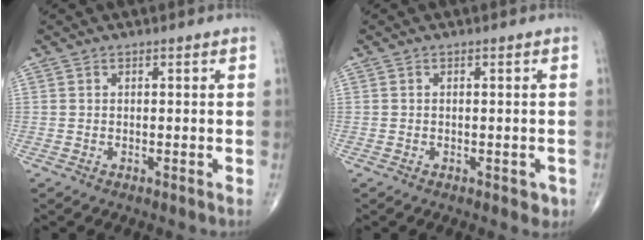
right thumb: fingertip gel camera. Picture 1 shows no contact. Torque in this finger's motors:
{"motor_torque": [0.12, 0.30, -0.09, -0.02, 0.00]}